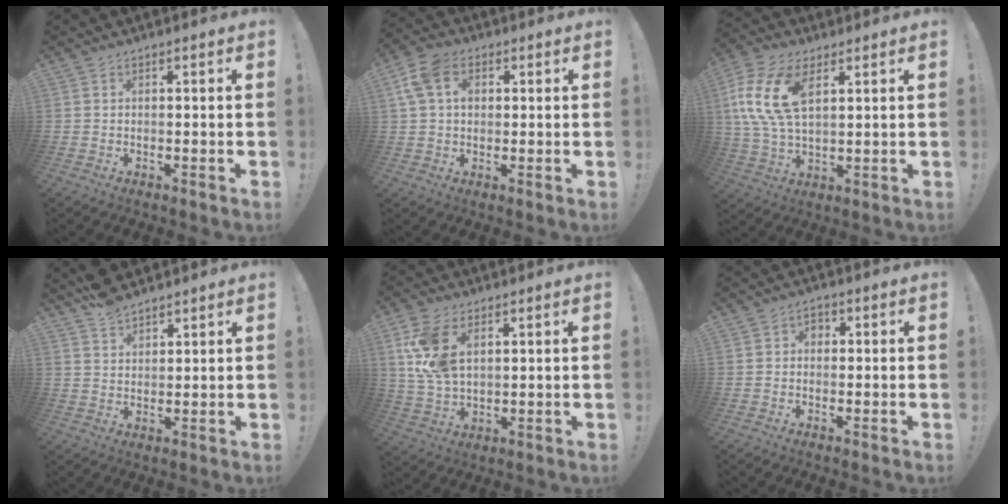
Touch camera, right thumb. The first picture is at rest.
{"total": 9.8, "force": [2.8, 6.9, 6.3], "torque": [-0.119, 0.003, 0.054]}
{"total": 15.6, "force": [5.5, 8.7, 11.8], "torque": [-0.246, -0.010, 0.099]}
{"total": 5.9, "force": [5.0, 2.6, 1.9], "torque": [-0.033, -0.027, 0.094]}
{"total": 12.1, "force": [4.8, 7.1, 8.5], "torque": [-0.162, -0.014, 0.092]}
{"total": 2.0, "force": [-0.3, 1.6, 1.1], "torque": [-0.021, 0.007, -0.007]}